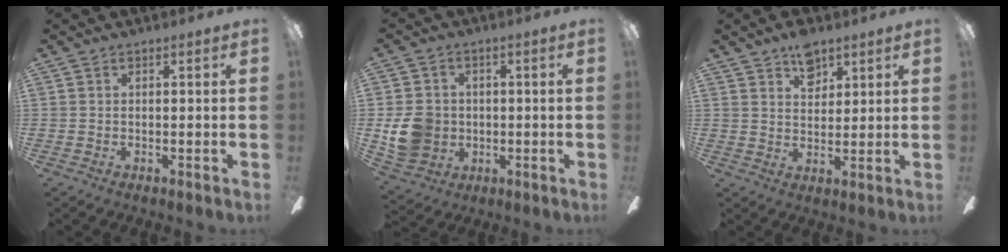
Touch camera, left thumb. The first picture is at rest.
{"total": 9.9, "force": [-0.6, 8.8, 4.3], "torque": [-0.095, 0.014, -0.008]}
{"total": 7.1, "force": [4.8, 4.1, 3.4], "torque": [-0.040, -0.017, 0.083]}